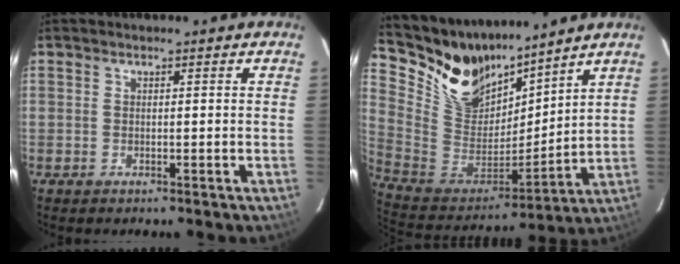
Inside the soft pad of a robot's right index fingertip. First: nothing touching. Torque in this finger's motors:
{"motor_torque": [-0.36, 0.88, 0.02, 0.01]}